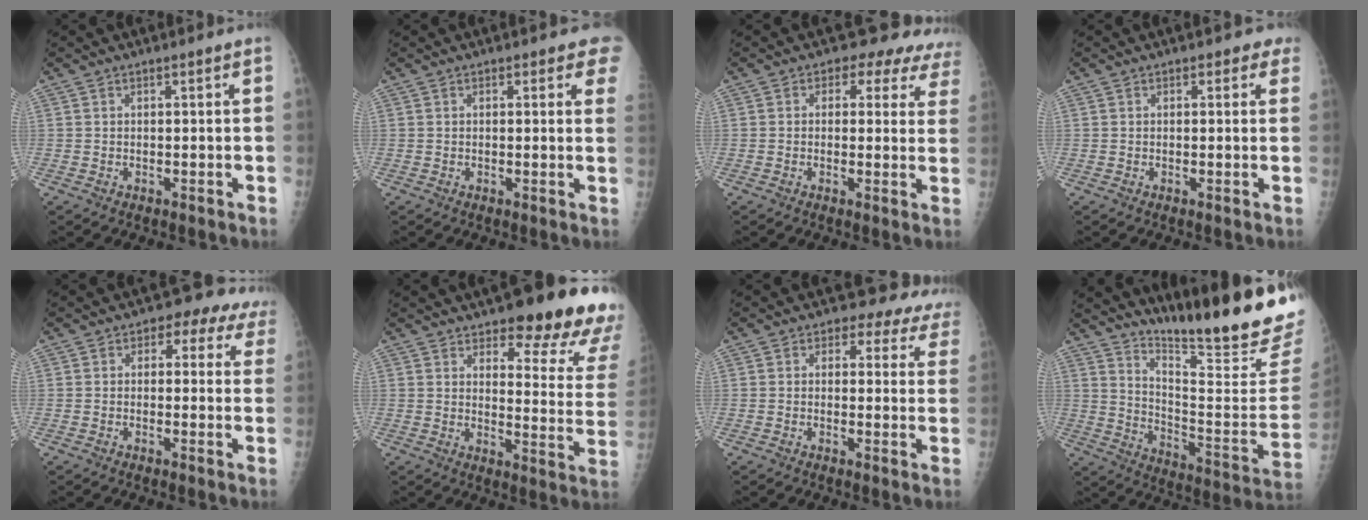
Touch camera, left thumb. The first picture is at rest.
{"total": 3.9, "force": [2.8, 1.5, 2.3], "torque": [0.003, -0.008, 0.019]}
{"total": 10.4, "force": [8.0, 6.1, 2.4], "torque": [0.029, -0.022, 0.059]}
{"total": 2.0, "force": [1.3, 1.4, 0.6], "torque": [0.020, -0.003, 0.006]}
{"total": 10.6, "force": [6.2, 6.9, 5.0], "torque": [0.002, -0.011, 0.049]}
{"total": 19.2, "force": [14.8, 5.3, 10.9], "torque": [-0.091, -0.094, 0.173]}
{"total": 10.8, "force": [9.0, 5.7, 1.8], "torque": [0.033, -0.035, 0.068]}
{"total": 23.3, "force": [19.4, 1.9, 12.9], "torque": [-0.166, -0.161, 0.280]}